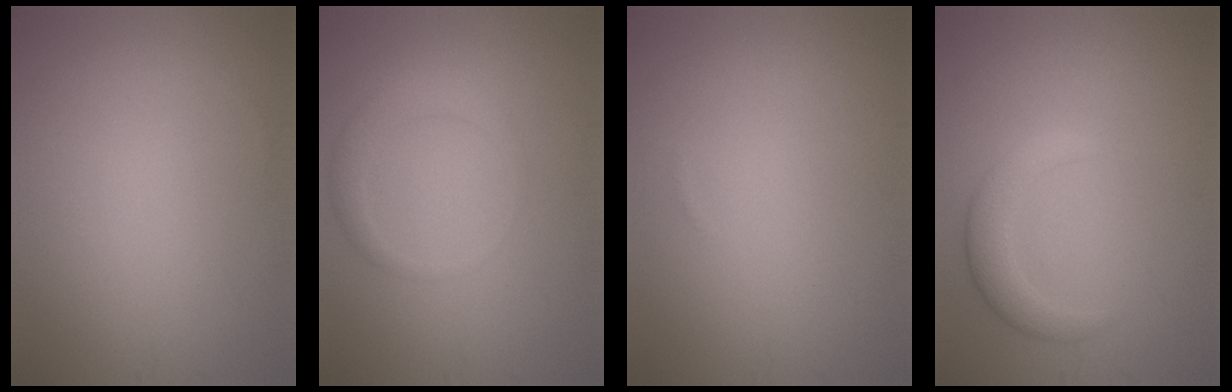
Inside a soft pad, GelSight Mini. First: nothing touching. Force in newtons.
{"total": 2.1, "press": 2.1, "slide": 0.1}
{"total": 0.0}
{"total": 2.8, "press": 2.8, "slide": 0.2}